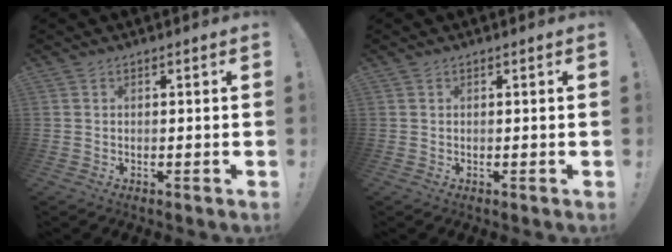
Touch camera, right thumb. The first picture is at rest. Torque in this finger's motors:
{"motor_torque": [-0.09, 0.11, -0.10, 0.07, 0.04]}